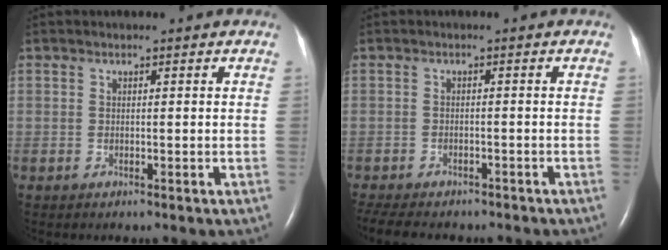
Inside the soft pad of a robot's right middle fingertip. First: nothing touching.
{"total": 11.4, "force": [-9.6, 3.7, 4.9], "torque": [-0.099, -0.008, -0.128]}